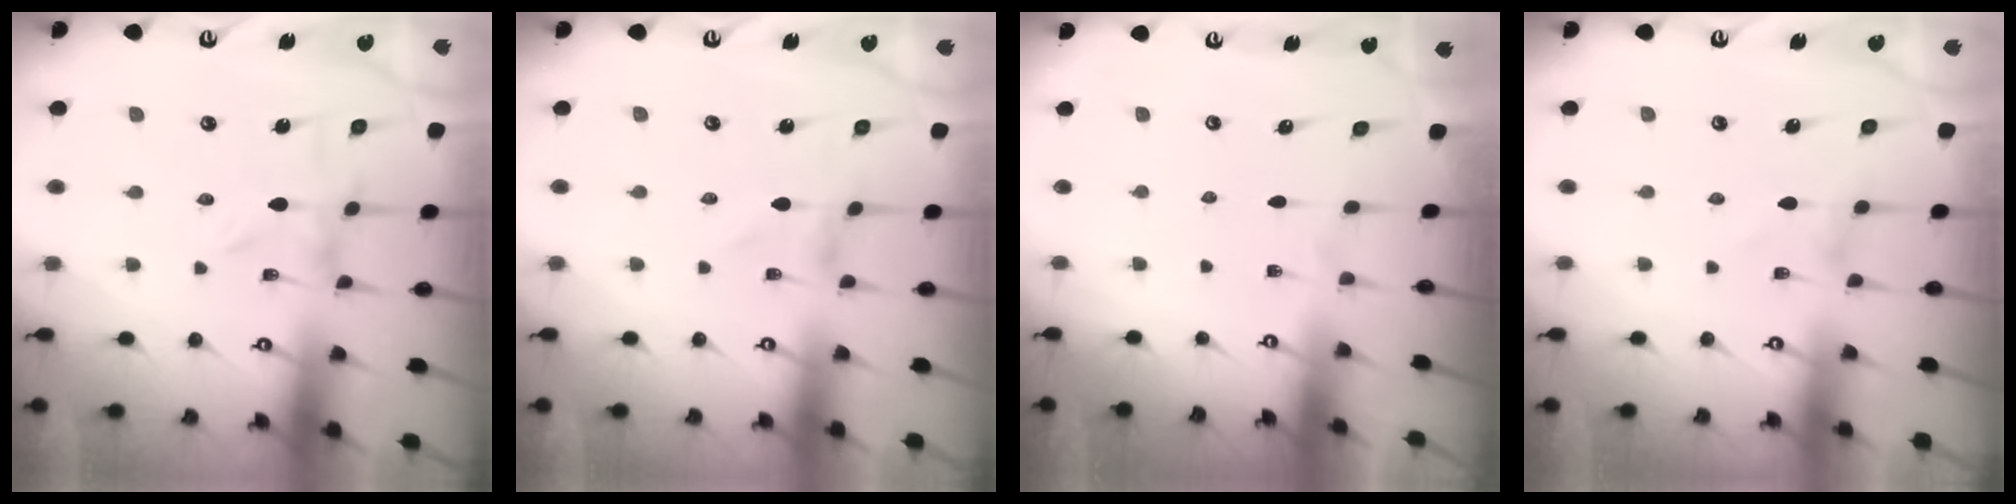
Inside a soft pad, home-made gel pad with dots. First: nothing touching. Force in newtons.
{"total": 1.1, "press": 1.1, "slide": 0.2}
{"total": 0.0}
{"total": 0.0}